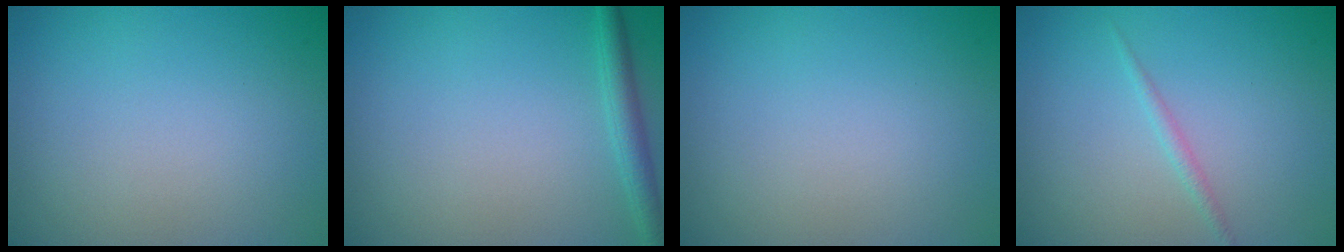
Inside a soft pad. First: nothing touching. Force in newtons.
{"total": 1.9, "press": 1.9, "slide": 0.1}
{"total": 0.0}
{"total": 0.9, "press": 0.9, "slide": 0.1}